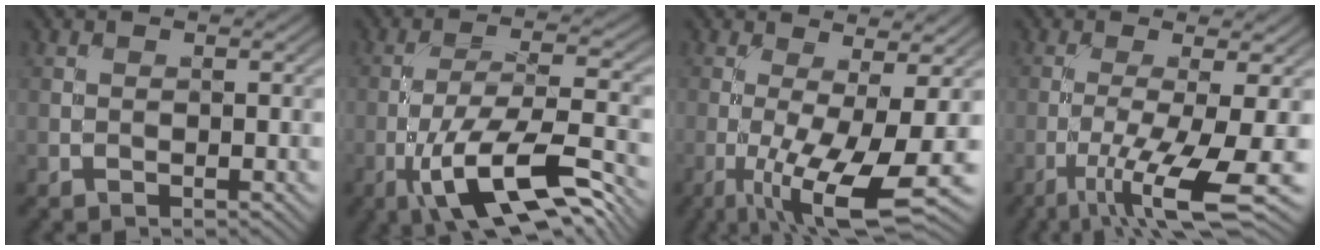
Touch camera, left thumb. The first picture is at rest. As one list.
[{"total": 13.3, "force": [-6.7, 3.9, 10.8], "torque": [-0.204, -0.008, -0.120]}, {"total": 9.3, "force": [-2.7, 1.8, 8.7], "torque": [-0.155, -0.010, -0.036]}, {"total": 9.0, "force": [-3.6, 1.4, 8.2], "torque": [-0.134, -0.003, -0.060]}]